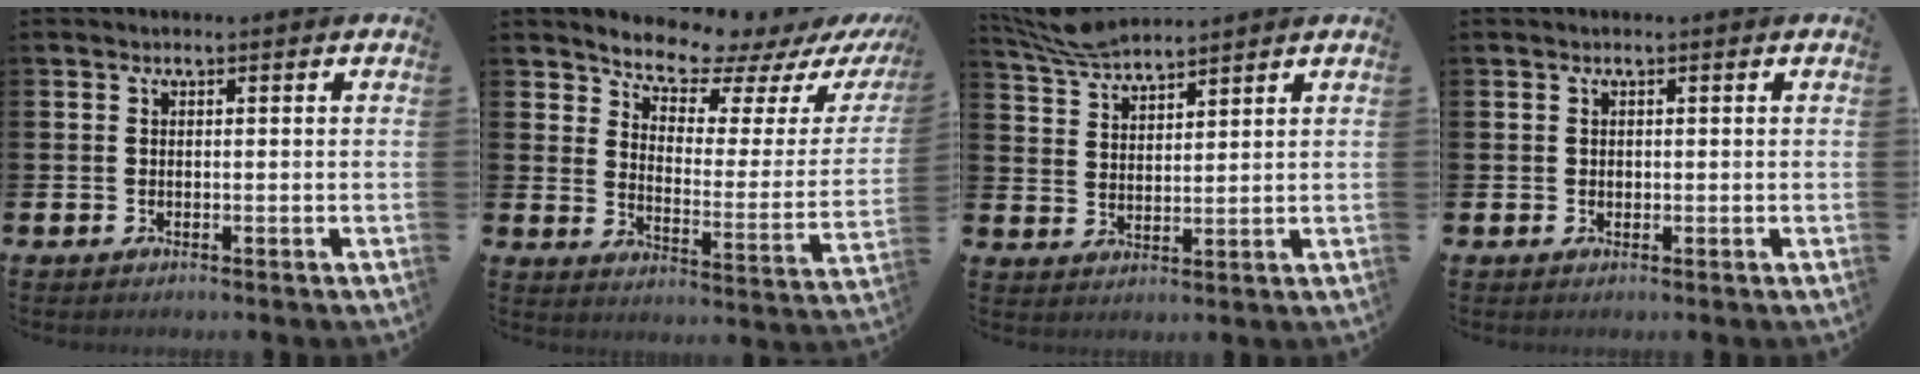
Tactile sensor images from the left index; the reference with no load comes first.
{"total": 8.2, "force": [7.8, 1.7, 2.0], "torque": [-0.063, -0.066, 0.131]}
{"total": 5.8, "force": [5.6, 0.7, 1.4], "torque": [-0.043, -0.026, 0.103]}
{"total": 0.7, "force": [0.3, 0.6, 0.2], "torque": [0.006, 0.001, 0.003]}